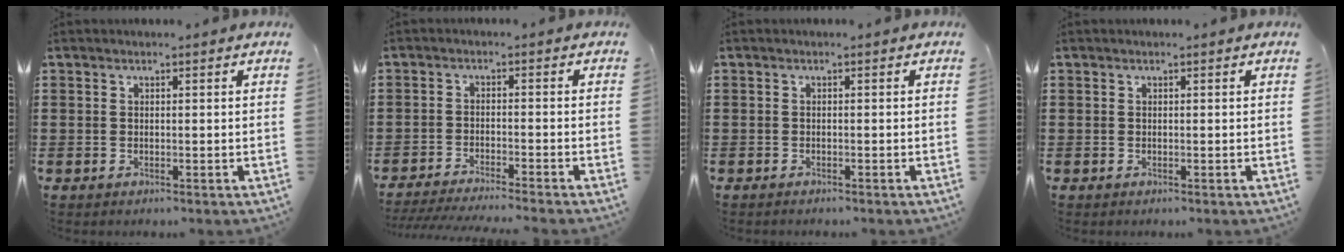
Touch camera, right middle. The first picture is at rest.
{"total": 3.2, "force": [-3.0, -0.4, 0.8], "torque": [-0.022, -0.007, -0.063]}
{"total": 0.5, "force": [-0.5, 0.0, 0.0], "torque": [-0.002, -0.001, -0.010]}
{"total": 0.0}